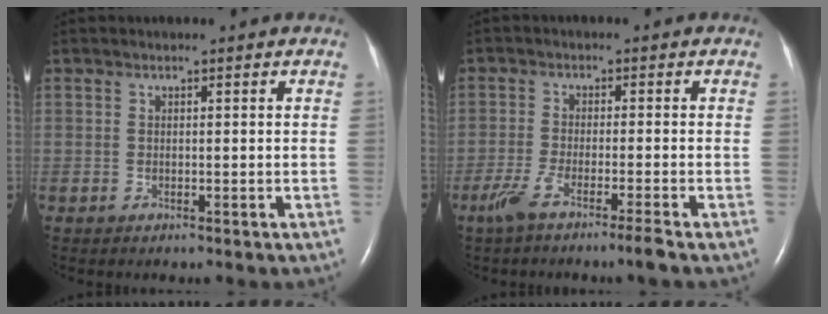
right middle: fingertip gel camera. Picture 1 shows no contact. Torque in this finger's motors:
{"motor_torque": [0.67, -0.66, 0.35, 0.07]}